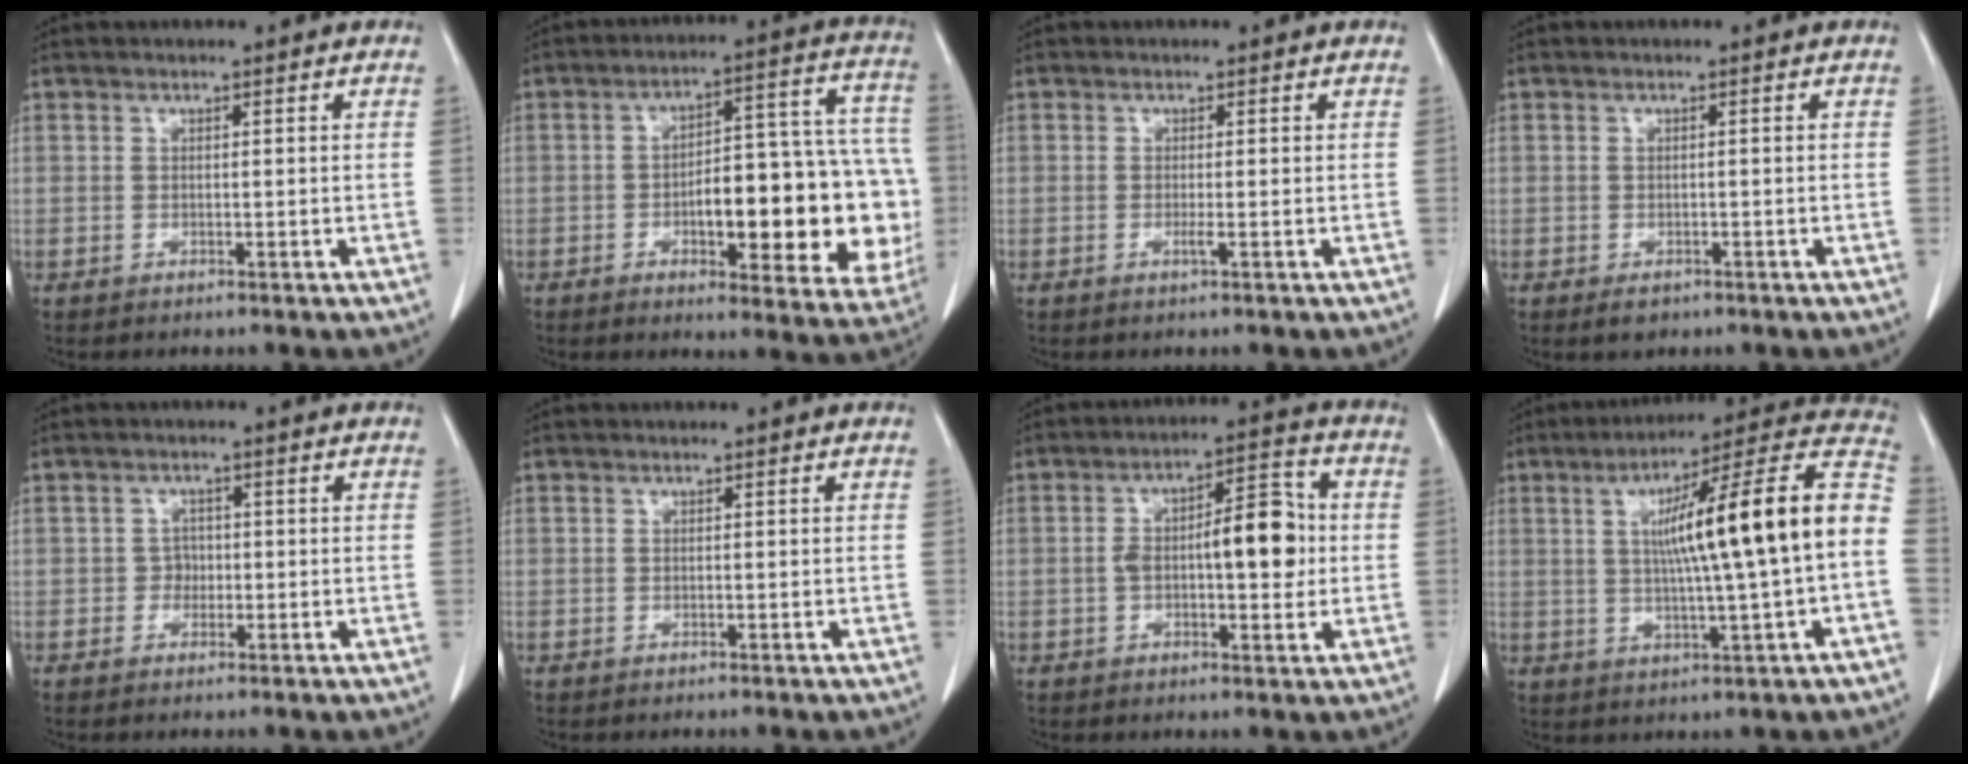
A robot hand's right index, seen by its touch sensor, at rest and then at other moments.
{"total": 21.3, "force": [-4.0, 7.0, 19.7], "torque": [-0.180, 0.044, -0.035]}
{"total": 0.9, "force": [-0.2, -0.1, 0.9], "torque": [-0.018, -0.003, -0.004]}
{"total": 1.8, "force": [-1.1, 1.1, 0.9], "torque": [-0.011, 0.000, -0.007]}
{"total": 1.6, "force": [-0.4, 1.5, 0.5], "torque": [0.000, 0.007, -0.008]}
{"total": 0.0}
{"total": 10.4, "force": [0.0, 3.4, 9.8], "torque": [-0.160, 0.024, -0.002]}
{"total": 19.2, "force": [1.0, 0.4, 19.1], "torque": [-0.281, 0.033, 0.009]}